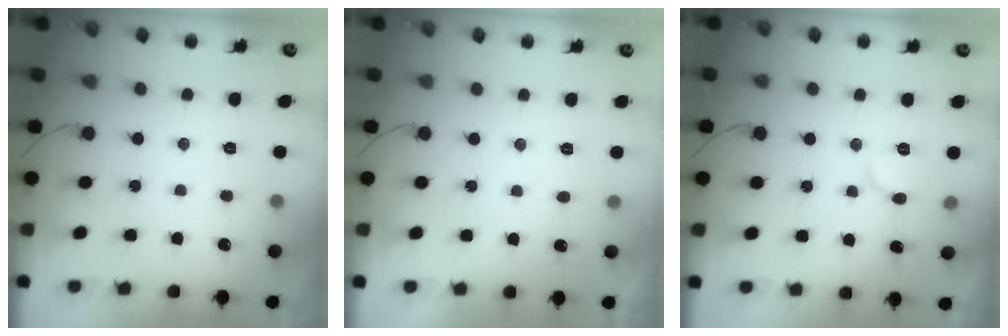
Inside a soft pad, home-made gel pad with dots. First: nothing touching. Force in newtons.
{"total": 2.4, "press": 2.4, "slide": 0.2}
{"total": 8.1, "press": 8.1, "slide": 0.8}